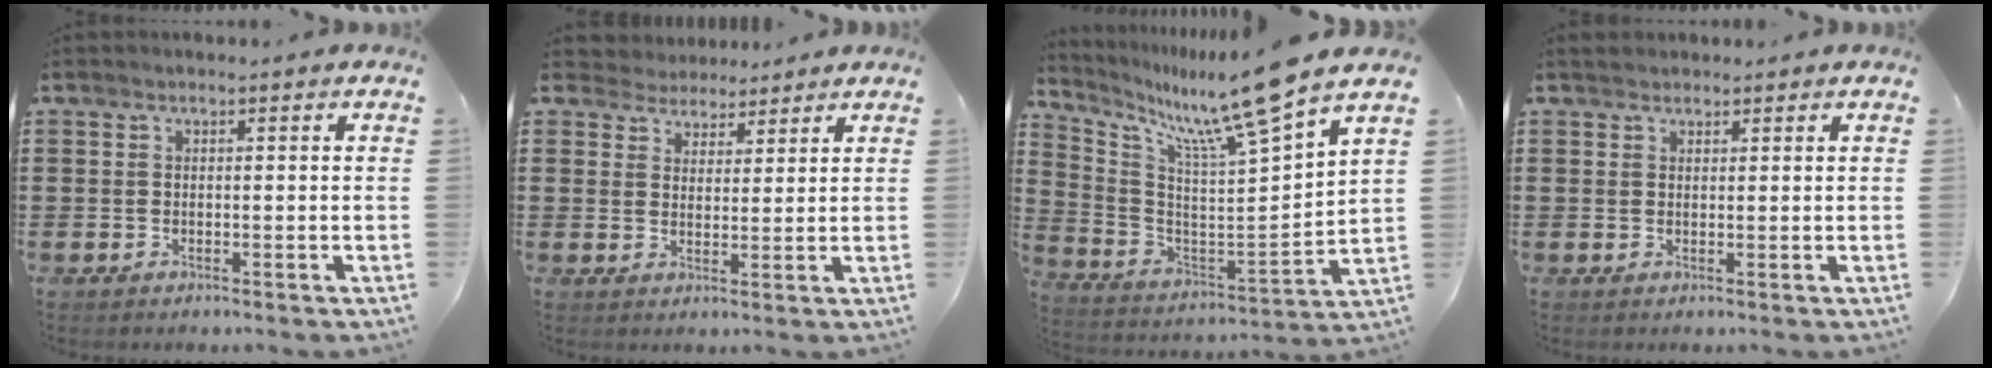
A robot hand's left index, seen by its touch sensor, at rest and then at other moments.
{"total": 3.8, "force": [3.3, 1.7, -0.2], "torque": [-0.016, -0.002, 0.061]}
{"total": 11.7, "force": [9.8, -1.3, 6.2], "torque": [-0.136, -0.078, 0.151]}
{"total": 1.3, "force": [1.2, 0.6, 0.0], "torque": [-0.004, 0.003, 0.024]}